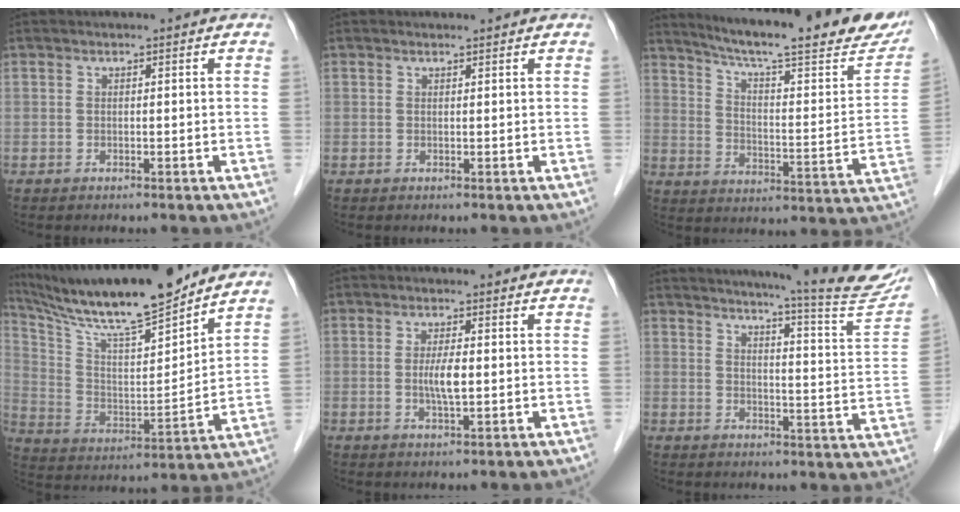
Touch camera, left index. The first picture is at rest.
{"total": 0.6, "force": [0.6, 0.1, 0.0], "torque": [-0.009, 0.003, 0.011]}
{"total": 26.1, "force": [21.9, 2.8, 14.0], "torque": [-0.214, -0.041, 0.285]}
{"total": 20.1, "force": [17.3, 1.4, 10.0], "torque": [-0.182, 0.002, 0.297]}
{"total": 3.5, "force": [-0.2, 0.6, 3.5], "torque": [-0.070, -0.004, -0.002]}
{"total": 17.3, "force": [15.8, -0.2, 6.9], "torque": [-0.091, -0.085, 0.176]}